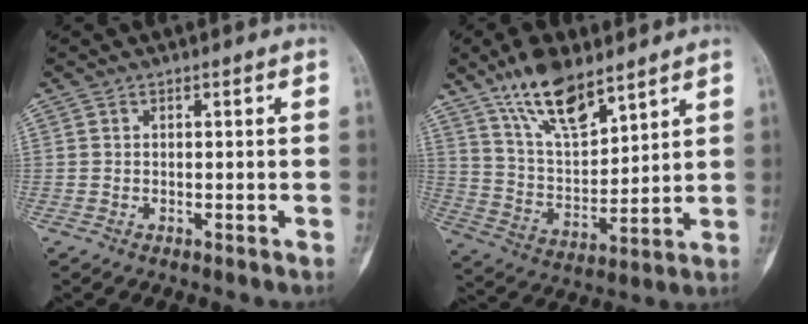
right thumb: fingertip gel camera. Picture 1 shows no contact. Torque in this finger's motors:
{"motor_torque": [-0.77, 4.03, 0.82, 1.26, 0.33]}